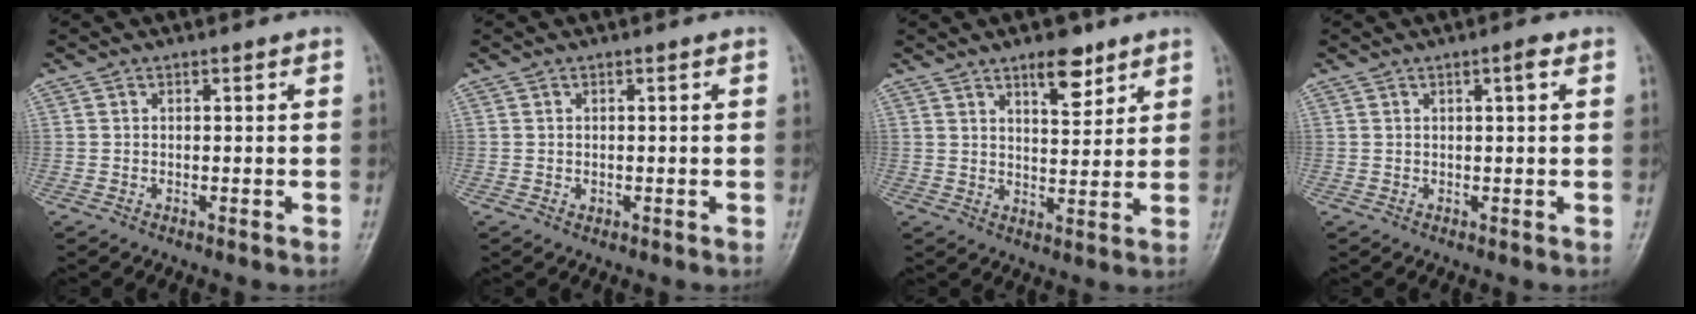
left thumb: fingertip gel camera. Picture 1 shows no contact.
{"total": 0.7, "force": [0.0, 0.5, 0.4], "torque": [-0.002, 0.000, 0.001]}
{"total": 6.9, "force": [4.5, 2.8, 4.4], "torque": [-0.045, -0.029, 0.068]}
{"total": 1.9, "force": [0.8, 0.3, 1.7], "torque": [-0.028, 0.001, 0.012]}